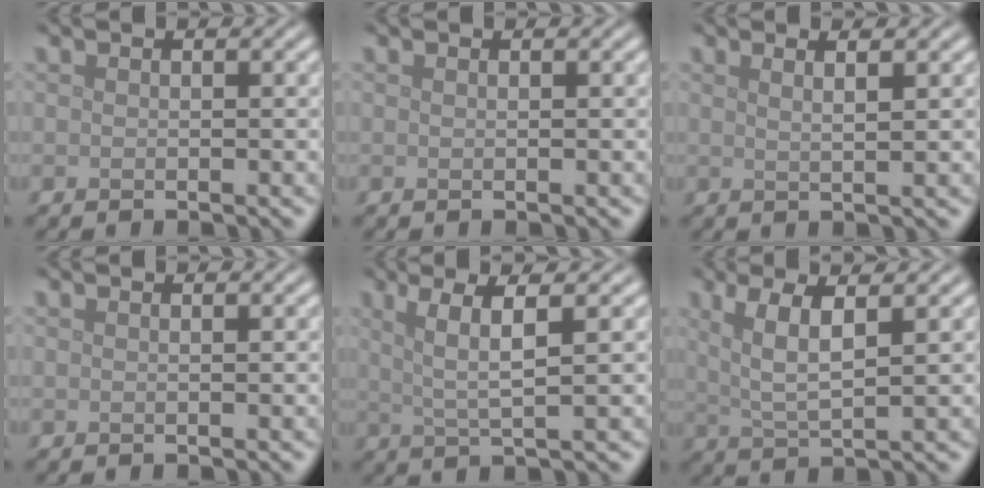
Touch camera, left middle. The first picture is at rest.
{"total": 0.0}
{"total": 2.6, "force": [1.4, 0.9, 1.9], "torque": [-0.007, 0.005, -0.004]}
{"total": 0.0}
{"total": 4.2, "force": [1.5, 0.6, 3.8], "torque": [-0.073, 0.000, 0.029]}
{"total": 4.3, "force": [1.7, 1.1, 3.8], "torque": [-0.077, -0.002, 0.035]}